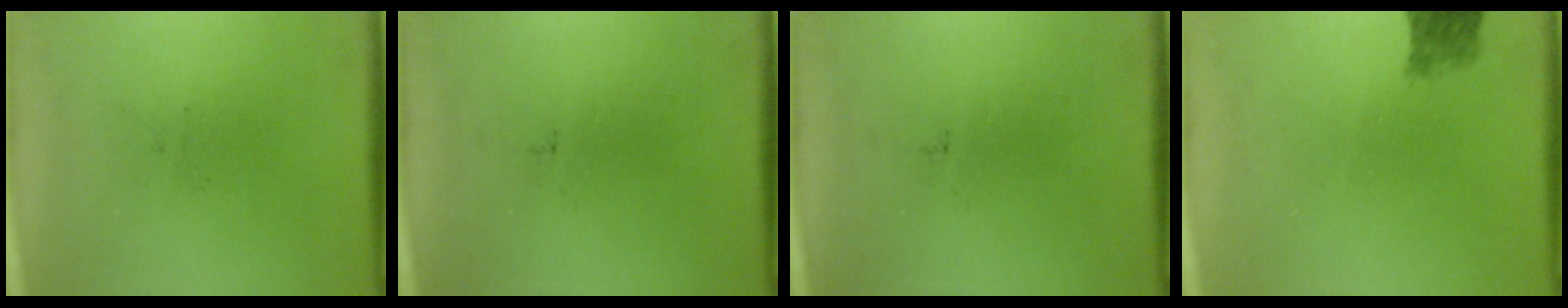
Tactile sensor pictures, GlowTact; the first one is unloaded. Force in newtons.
{"total": 0.0}
{"total": 0.0}
{"total": 2.7}